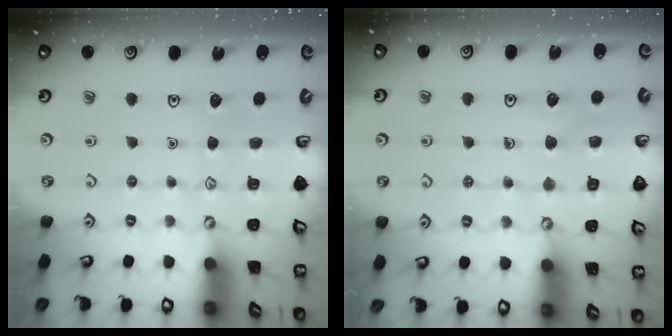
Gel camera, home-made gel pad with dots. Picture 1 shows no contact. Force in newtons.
{"total": 6.4, "press": 6.4, "slide": 0.3}